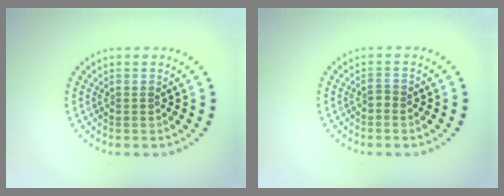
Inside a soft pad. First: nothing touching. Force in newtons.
{"total": 0.8, "press": 0.6, "slide": 0.6}